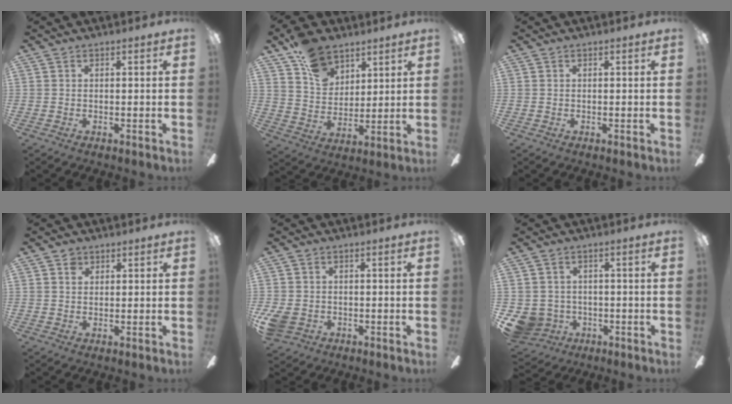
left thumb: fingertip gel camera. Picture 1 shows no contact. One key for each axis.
{"total": 12.5, "fx": 8.5, "fy": 7.9, "fz": 4.7, "tx": -0.085, "ty": -0.037, "tz": 0.164}
{"total": 0.0}
{"total": 2.0, "fx": 1.2, "fy": 1.4, "fz": 0.7, "tx": -0.008, "ty": -0.001, "tz": 0.021}
{"total": 5.2, "fx": -1.9, "fy": 3.9, "fz": 2.9, "tx": -0.071, "ty": 0.009, "tz": -0.035}
{"total": 5.9, "fx": -1.4, "fy": 5.6, "fz": 1.3, "tx": -0.061, "ty": 0.006, "tz": -0.024}